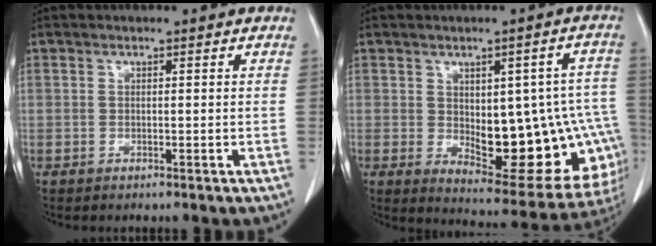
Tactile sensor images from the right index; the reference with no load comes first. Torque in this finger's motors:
{"motor_torque": [1.82, -0.14, 0.32, 0.06]}